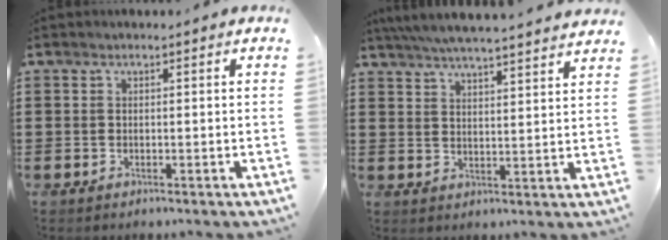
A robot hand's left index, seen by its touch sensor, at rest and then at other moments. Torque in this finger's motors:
{"motor_torque": [2.14, 0.00, 0.32, 0.10]}